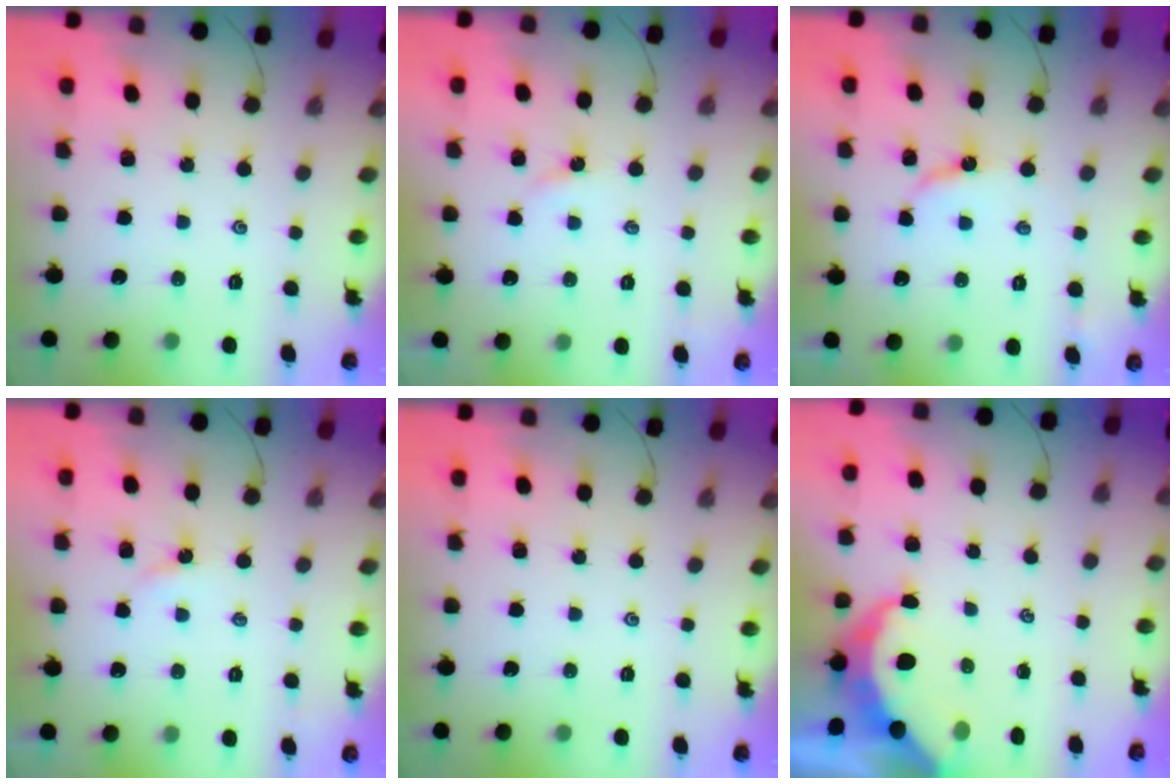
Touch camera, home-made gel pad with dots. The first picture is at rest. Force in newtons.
{"total": 1.7, "press": 1.6, "slide": 0.3}
{"total": 4.4, "press": 4.4, "slide": 0.4}
{"total": 1.7, "press": 1.6, "slide": 0.3}
{"total": 0.0}
{"total": 8.1, "press": 8.0, "slide": 1.0}